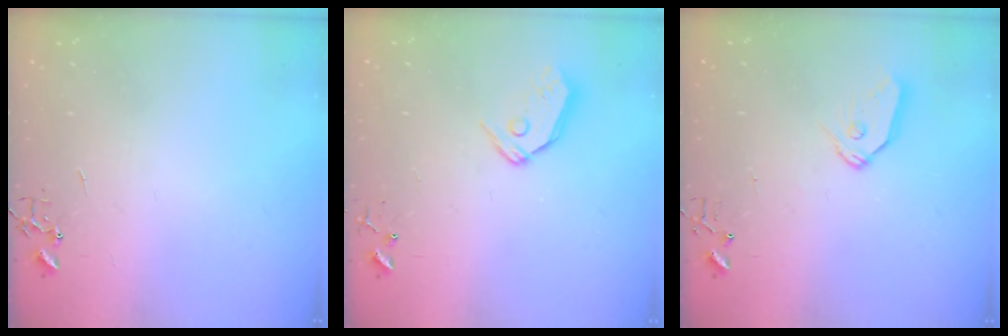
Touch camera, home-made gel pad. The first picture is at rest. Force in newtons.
{"total": 8.3, "press": 8.2, "slide": 0.7}
{"total": 8.4, "press": 8.4, "slide": 0.5}